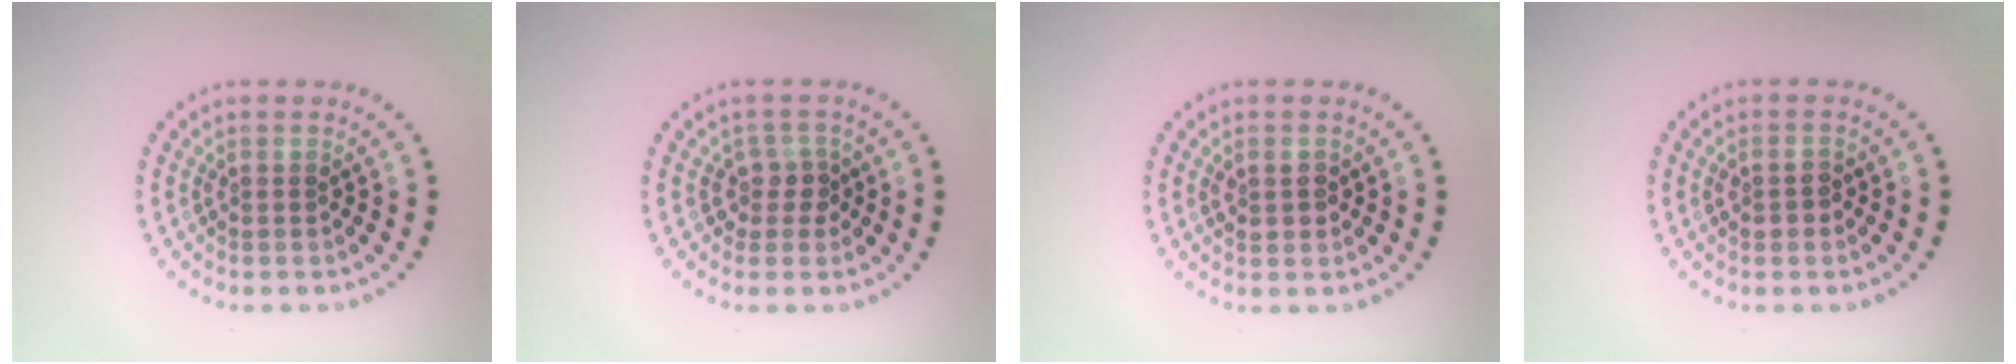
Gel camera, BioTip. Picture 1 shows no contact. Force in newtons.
{"total": 1.8, "press": 1.5, "slide": 1.1}
{"total": 1.5, "press": 1.5, "slide": 0.3}
{"total": 1.5, "press": 1.5, "slide": 0.1}